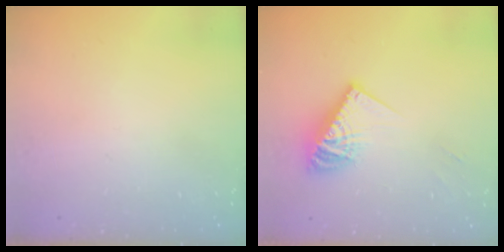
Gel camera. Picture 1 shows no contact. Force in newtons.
{"total": 12.1, "press": 12.0, "slide": 1.1}